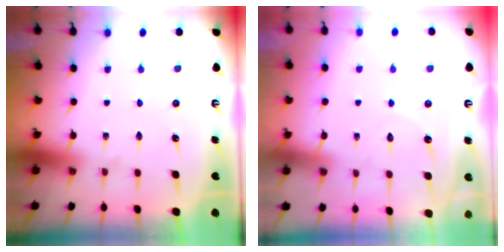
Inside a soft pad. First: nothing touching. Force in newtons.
{"total": 3.9, "press": 3.9, "slide": 0.4}